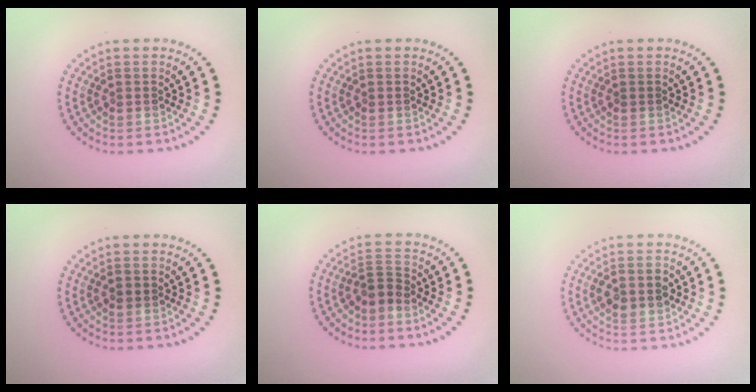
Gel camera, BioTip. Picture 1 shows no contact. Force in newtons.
{"total": 0.0}
{"total": 0.0}
{"total": 0.8, "press": 0.8, "slide": 0.1}
{"total": 1.9, "press": 1.4, "slide": 1.3}
{"total": 2.8, "press": 2.8, "slide": 0.1}